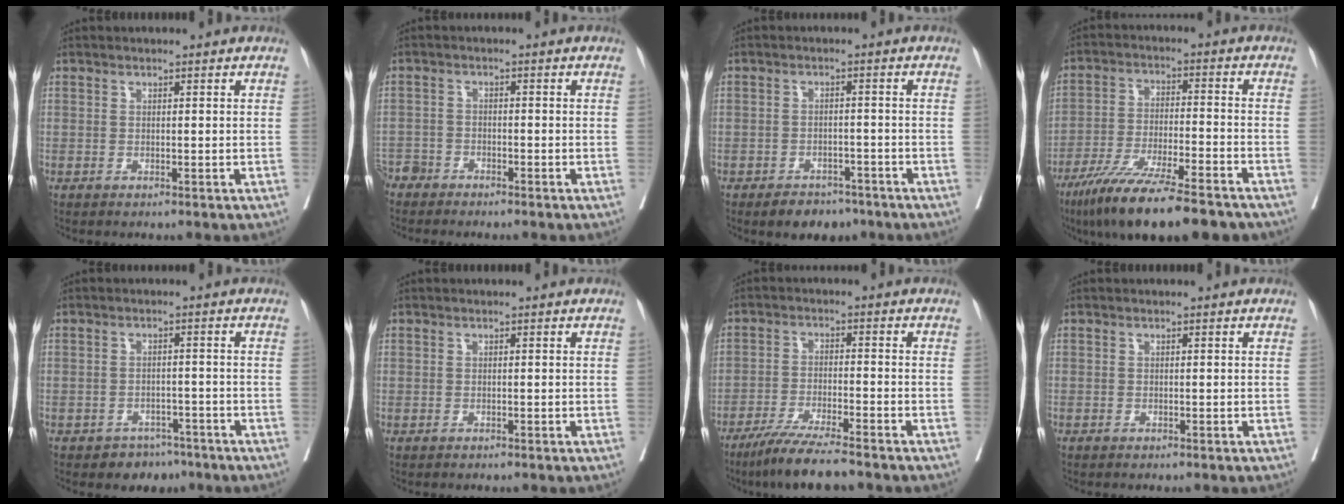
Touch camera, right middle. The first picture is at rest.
{"total": 3.4, "force": [-3.3, 0.8, -0.2], "torque": [0.010, -0.007, -0.066]}
{"total": 4.9, "force": [-3.7, 2.7, 1.7], "torque": [-0.017, 0.005, -0.051]}
{"total": 17.6, "force": [-13.6, 2.3, 11.0], "torque": [-0.170, -0.034, -0.223]}
{"total": 3.6, "force": [-2.7, 2.4, 0.4], "torque": [0.001, 0.011, -0.034]}
{"total": 0.0}
{"total": 8.1, "force": [-6.6, -0.2, 4.7], "torque": [-0.078, -0.025, -0.118]}
{"total": 0.0}